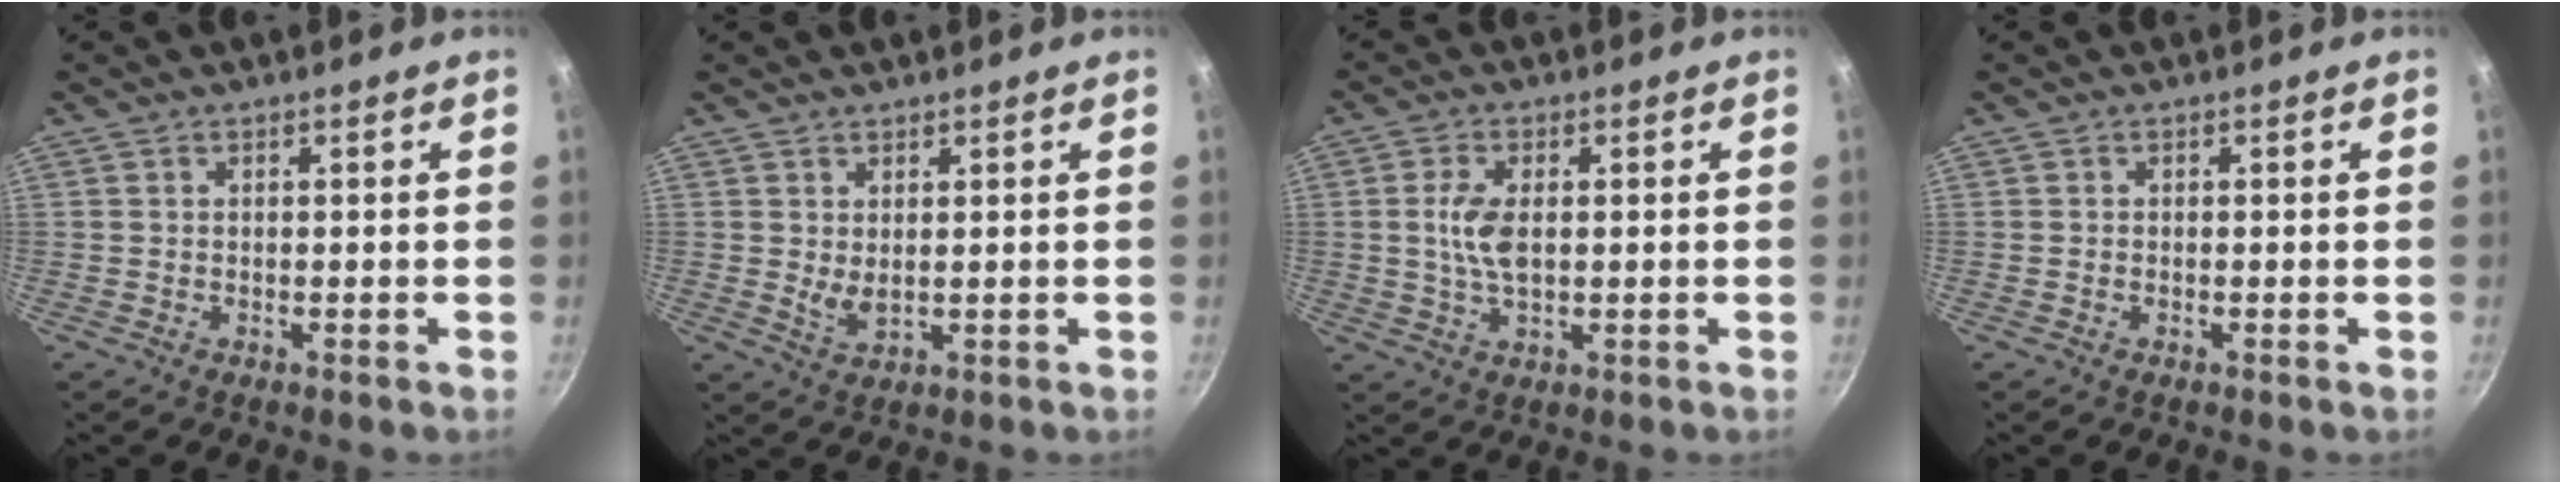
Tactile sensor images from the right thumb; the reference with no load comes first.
{"total": 3.0, "force": [0.9, 1.4, 2.4], "torque": [-0.041, -0.015, 0.021]}
{"total": 6.0, "force": [0.5, 3.0, 5.1], "torque": [-0.104, -0.001, 0.010]}
{"total": 0.0}